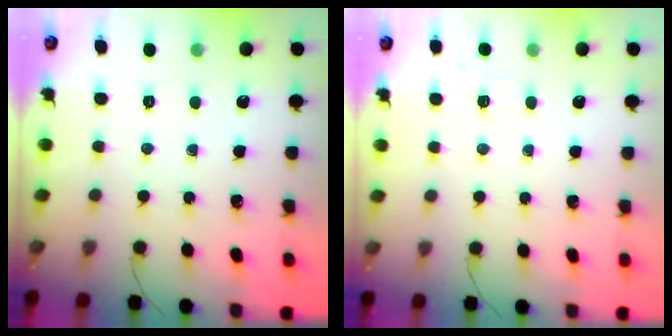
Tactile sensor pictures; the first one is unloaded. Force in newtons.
{"total": 2.8, "press": 2.4, "slide": 1.6}